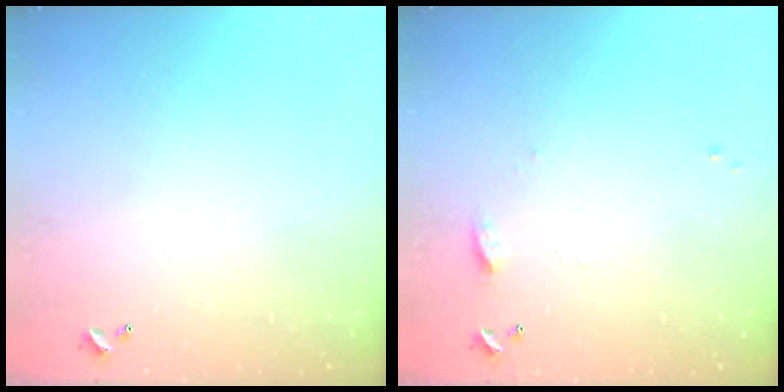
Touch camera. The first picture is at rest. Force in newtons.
{"total": 7.2, "press": 7.2, "slide": 0.7}